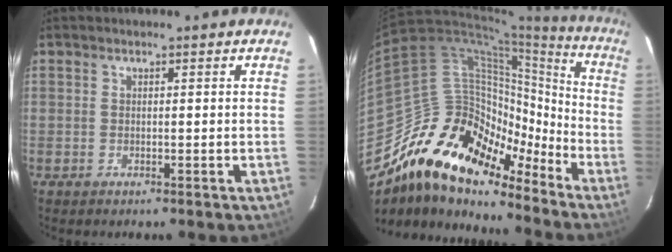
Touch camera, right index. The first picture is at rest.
{"total": 20.2, "force": [-14.9, 10.8, 8.5], "torque": [-0.141, 0.036, -0.260]}